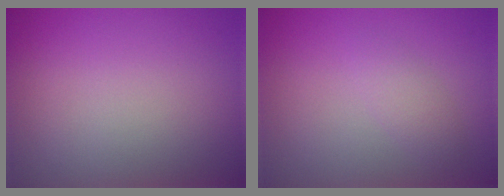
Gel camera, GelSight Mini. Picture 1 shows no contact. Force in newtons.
{"total": 1.6, "press": 1.6, "slide": 0.1}